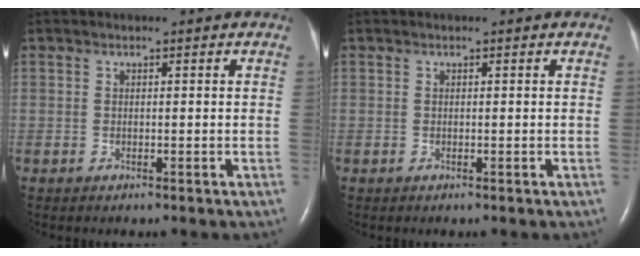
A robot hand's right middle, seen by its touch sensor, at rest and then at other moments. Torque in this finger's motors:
{"motor_torque": [0.00, 0.00, 0.00, 0.00]}